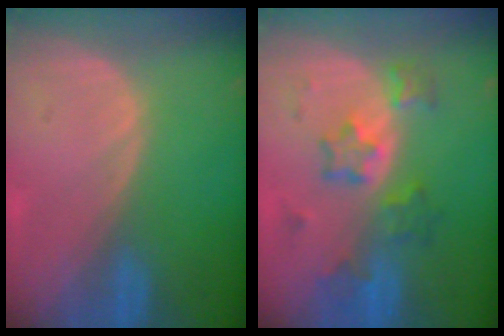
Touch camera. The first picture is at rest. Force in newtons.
{"total": 6.2, "press": 6.2, "slide": 0.4}